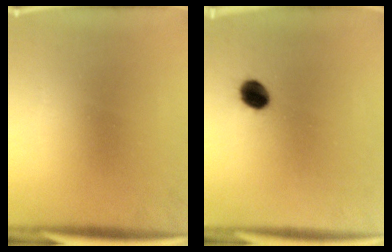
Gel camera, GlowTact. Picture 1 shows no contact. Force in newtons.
{"total": 6.4}